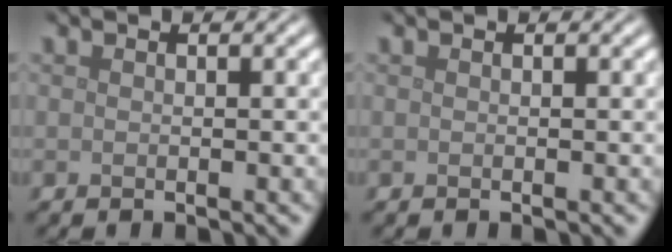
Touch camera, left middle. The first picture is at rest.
{"total": 0.0}